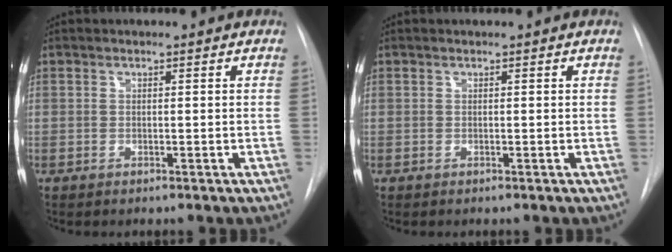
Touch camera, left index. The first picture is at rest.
{"total": 0.0}